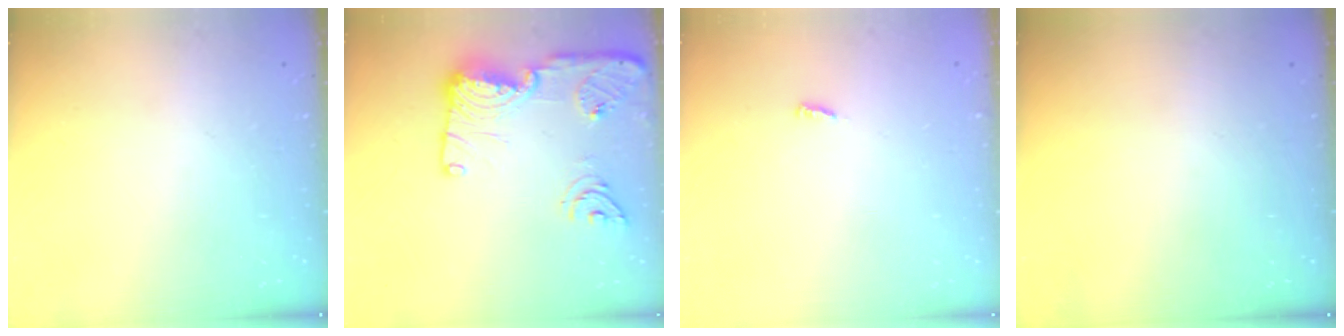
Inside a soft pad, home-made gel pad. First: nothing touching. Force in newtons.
{"total": 18.1, "press": 18.0, "slide": 2.0}
{"total": 3.0, "press": 3.0, "slide": 0.0}
{"total": 0.0}